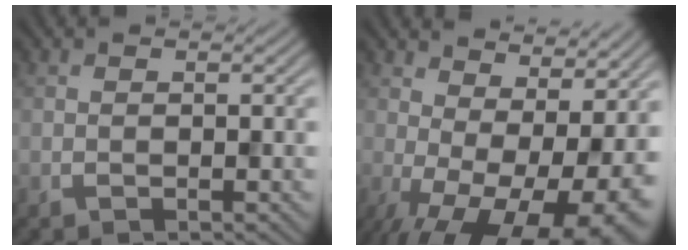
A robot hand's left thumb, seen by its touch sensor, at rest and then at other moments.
{"total": 15.7, "force": [-2.2, 7.7, 13.5], "torque": [-0.178, -0.019, 0.006]}